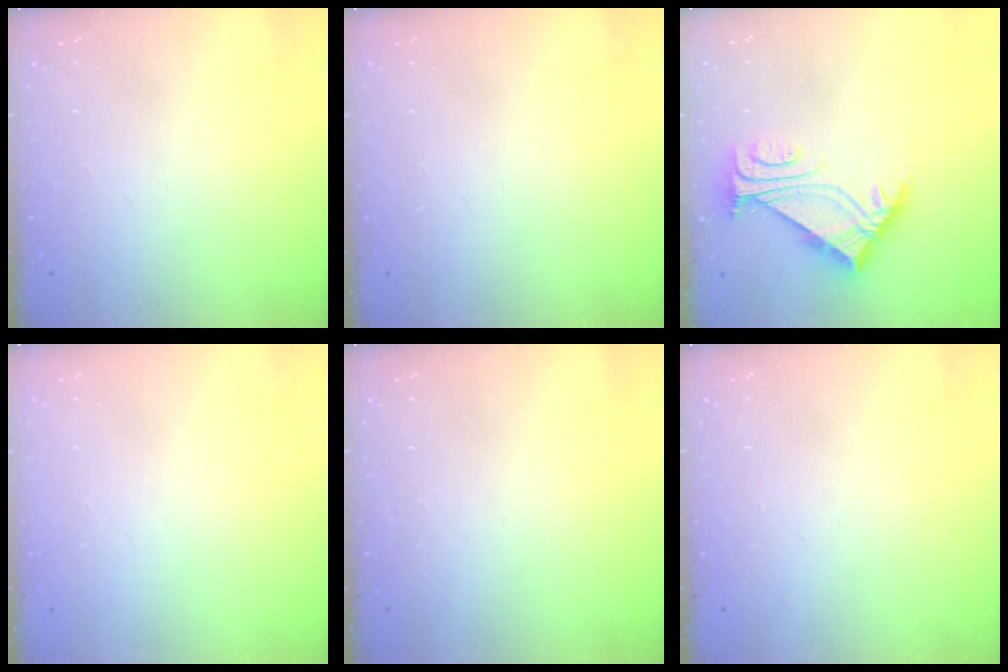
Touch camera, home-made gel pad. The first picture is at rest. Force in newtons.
{"total": 0.0}
{"total": 5.5, "press": 5.3, "slide": 1.1}
{"total": 0.0}
{"total": 0.0}
{"total": 0.0}